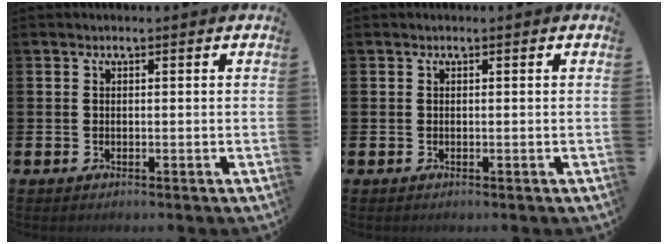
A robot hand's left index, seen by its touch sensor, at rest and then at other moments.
{"total": 0.0}